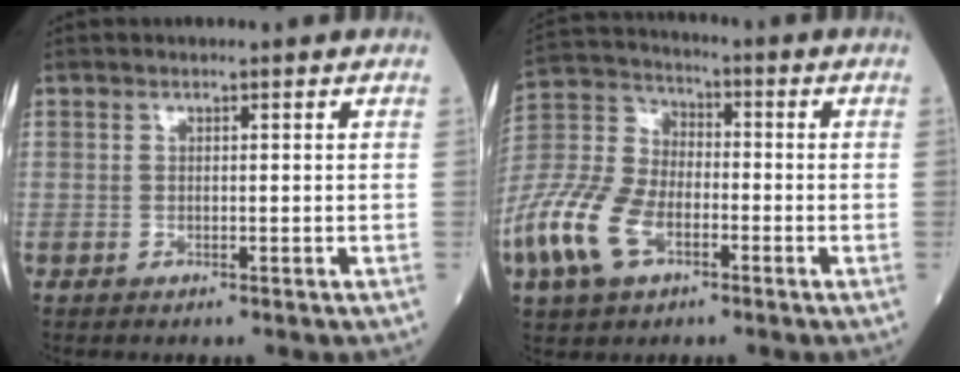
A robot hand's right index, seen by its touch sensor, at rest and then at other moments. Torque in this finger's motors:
{"motor_torque": [1.41, -0.72, 0.70, 0.20]}